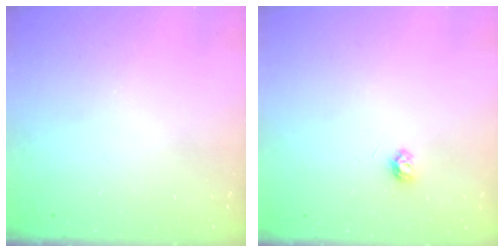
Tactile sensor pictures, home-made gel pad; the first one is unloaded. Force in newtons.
{"total": 3.5, "press": 3.5, "slide": 0.5}